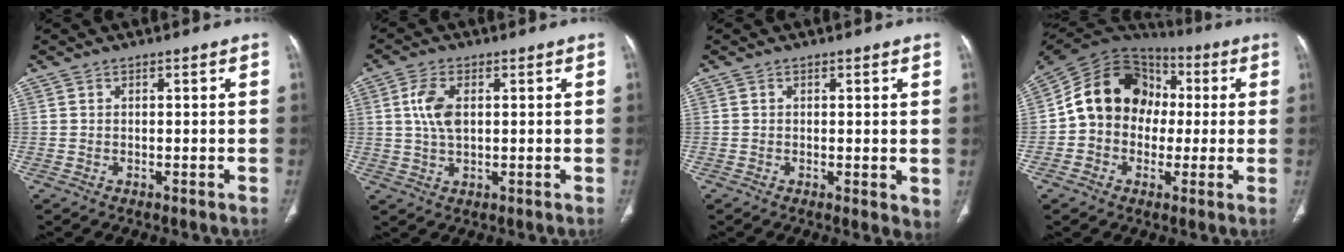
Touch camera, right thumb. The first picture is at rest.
{"total": 5.9, "force": [1.2, 3.1, 4.9], "torque": [-0.107, 0.000, 0.022]}
{"total": 2.8, "force": [0.1, 1.0, 2.7], "torque": [-0.038, -0.011, -0.001]}
{"total": 16.0, "force": [0.5, 13.2, 9.1], "torque": [-0.124, 0.039, 0.000]}